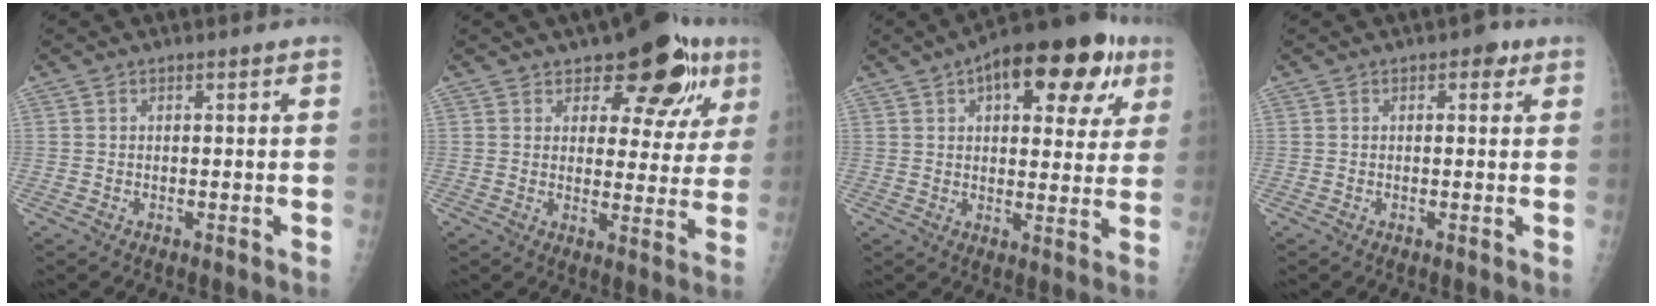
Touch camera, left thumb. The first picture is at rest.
{"total": 13.3, "force": [7.6, 6.7, 8.6], "torque": [-0.054, -0.032, 0.100]}
{"total": 19.4, "force": [8.9, 9.2, 14.6], "torque": [-0.162, 0.004, 0.117]}
{"total": 2.2, "force": [0.9, 1.4, 1.4], "torque": [-0.002, 0.001, 0.006]}